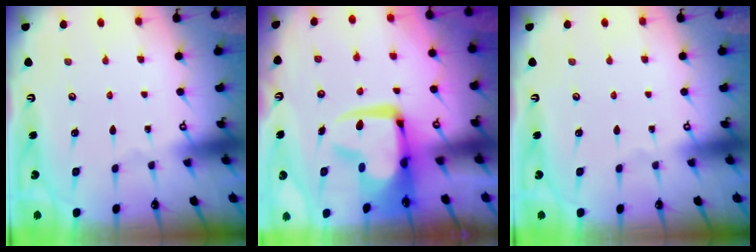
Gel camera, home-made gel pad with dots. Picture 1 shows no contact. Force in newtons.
{"total": 6.0, "press": 5.9, "slide": 1.3}
{"total": 0.0}